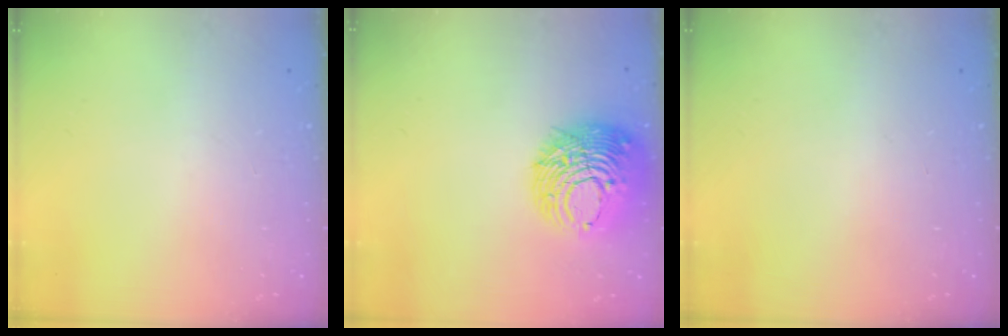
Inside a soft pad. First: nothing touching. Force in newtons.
{"total": 14.8, "press": 14.7, "slide": 1.6}
{"total": 0.0}